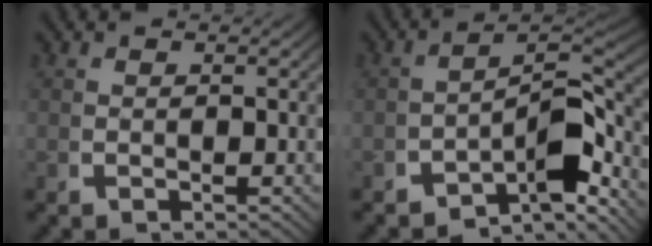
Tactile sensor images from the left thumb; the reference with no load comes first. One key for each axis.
{"total": 8.2, "fx": -2.7, "fy": 4.3, "fz": 6.4, "tx": -0.089, "ty": -0.025, "tz": -0.037}